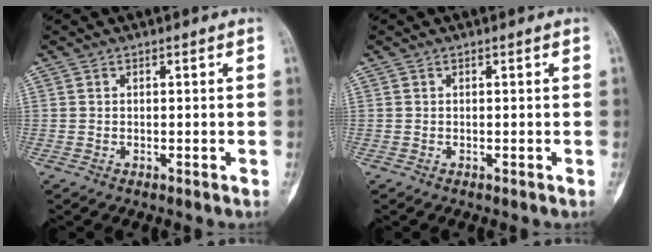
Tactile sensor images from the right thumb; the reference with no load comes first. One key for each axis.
{"total": 0.0}